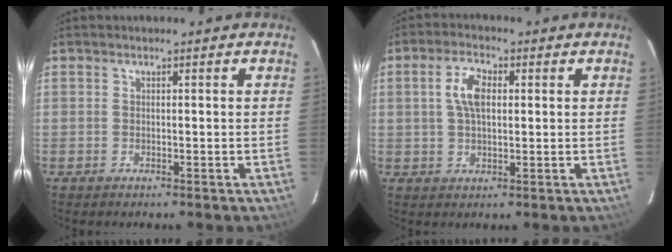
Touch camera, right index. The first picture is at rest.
{"total": 5.6, "force": [1.2, 2.9, 4.7], "torque": [-0.089, 0.012, 0.023]}